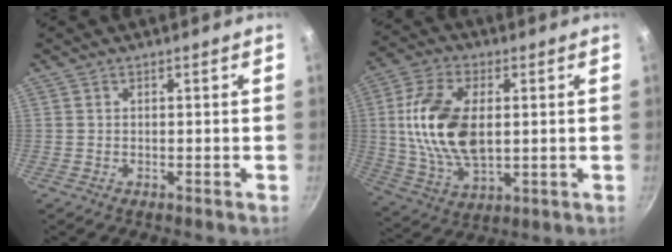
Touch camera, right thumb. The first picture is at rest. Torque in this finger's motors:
{"motor_torque": [2.23, 2.28, 1.83, -0.18, 0.57]}